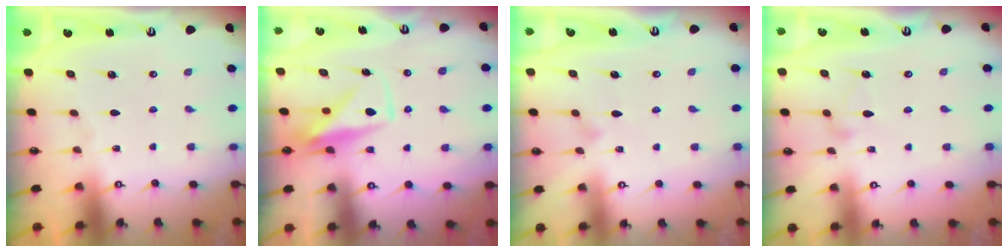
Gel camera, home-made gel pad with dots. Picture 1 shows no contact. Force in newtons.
{"total": 9.6, "press": 9.6, "slide": 0.3}
{"total": 7.7, "press": 7.7, "slide": 0.2}
{"total": 8.1, "press": 8.1, "slide": 0.5}